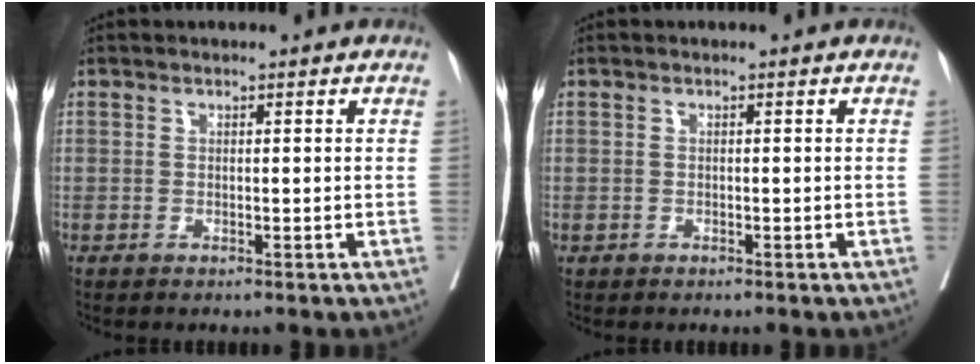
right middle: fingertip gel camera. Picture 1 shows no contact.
{"total": 0.0}